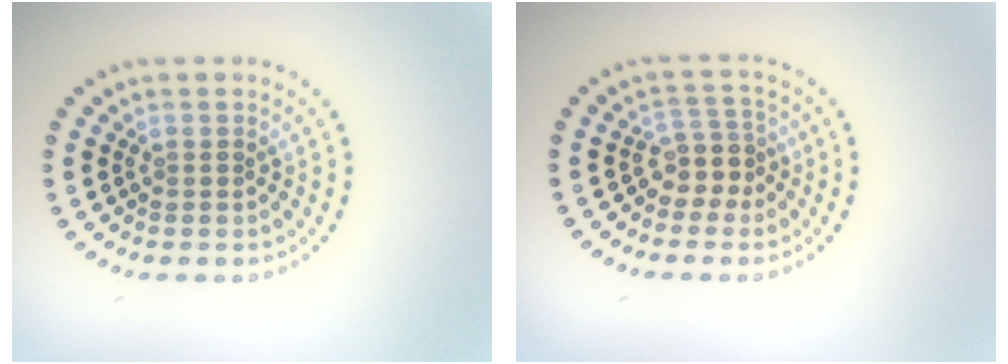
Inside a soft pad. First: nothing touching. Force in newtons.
{"total": 2.6, "press": 2.0, "slide": 1.7}